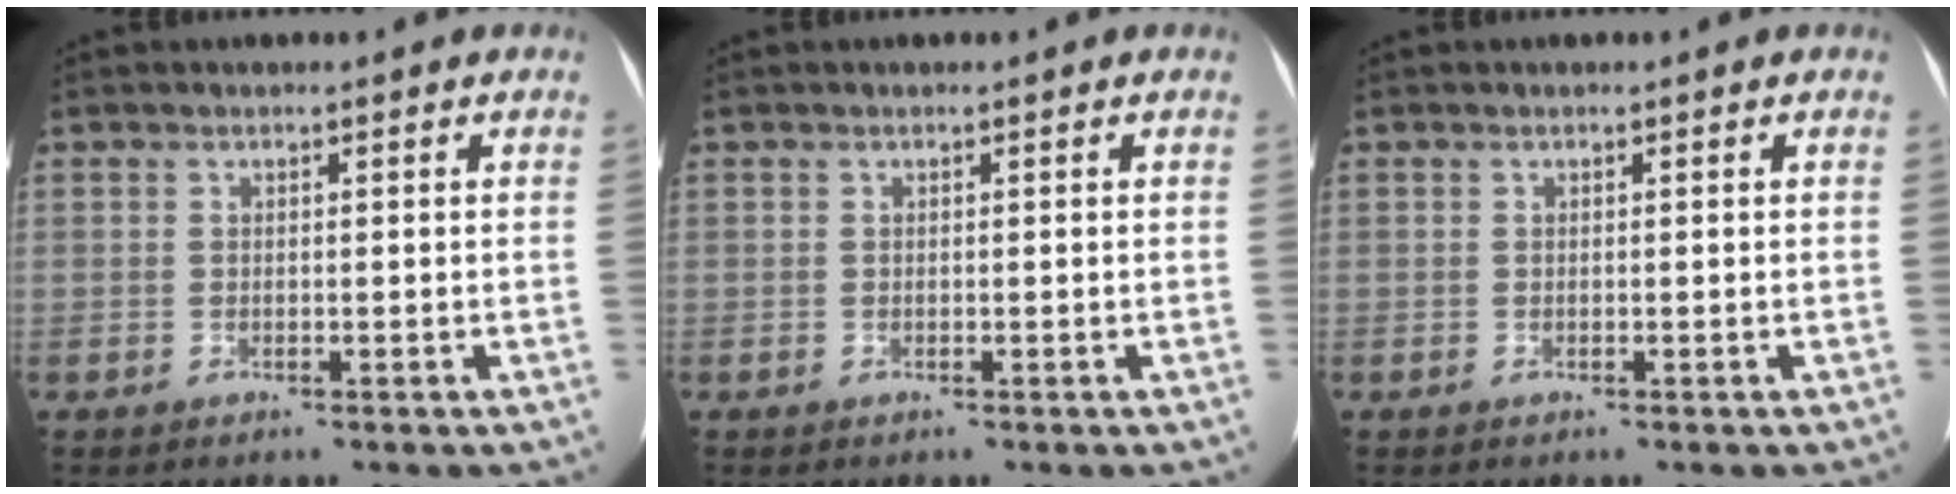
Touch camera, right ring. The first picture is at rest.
{"total": 0.0}
{"total": 0.0}